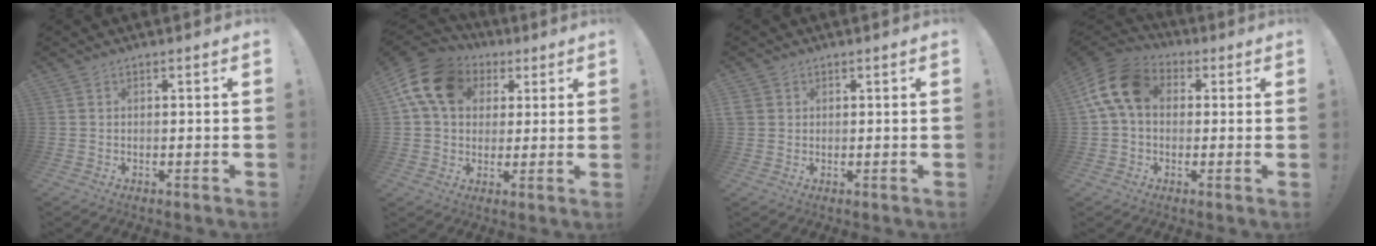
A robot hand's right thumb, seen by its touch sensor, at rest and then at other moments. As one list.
[{"total": 15.9, "force": [5.5, 11.7, 9.3], "torque": [-0.159, -0.009, 0.107]}, {"total": 2.7, "force": [1.2, 2.4, 0.5], "torque": [-0.009, 0.000, 0.023]}, {"total": 14.2, "force": [2.9, 9.9, 9.8], "torque": [-0.186, 0.015, 0.059]}]